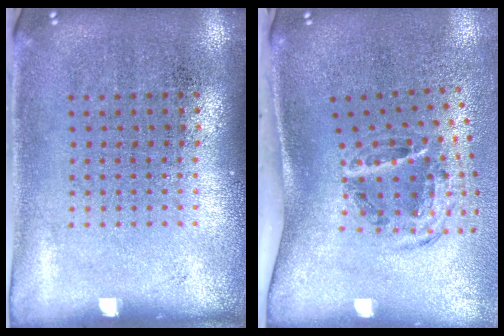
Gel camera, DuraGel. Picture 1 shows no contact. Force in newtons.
{"total": 1.9, "press": 1.2, "slide": 1.4}